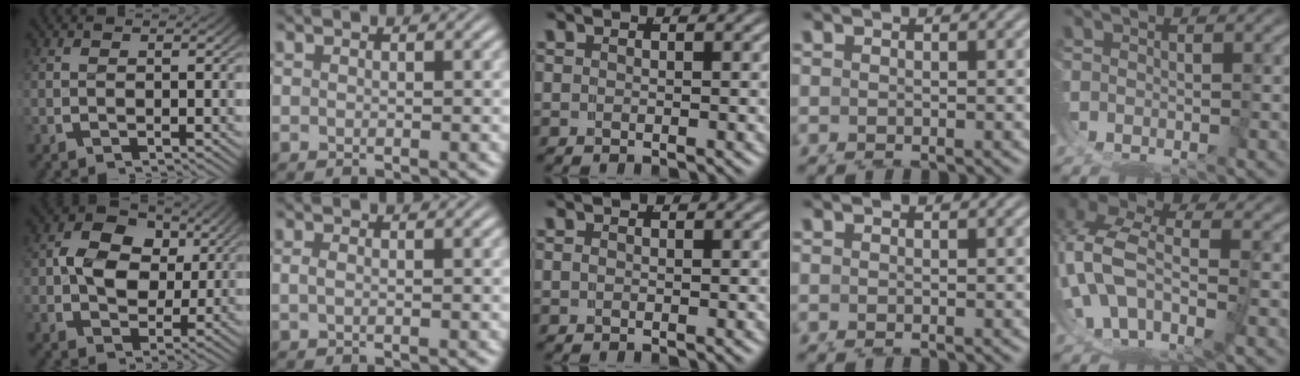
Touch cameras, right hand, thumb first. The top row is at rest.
{"thumb": {"total": 8.1, "force": [1.2, 6.5, 4.7], "torque": [-0.089, -0.021, 0.022]}, "index": {"total": 0.6, "force": [-0.1, -0.2, 0.6], "torque": [-0.013, -0.004, 0.003]}, "little": {"total": 11.0, "force": [-0.8, 9.5, 5.6], "torque": [-0.157, -0.042, -0.006]}}